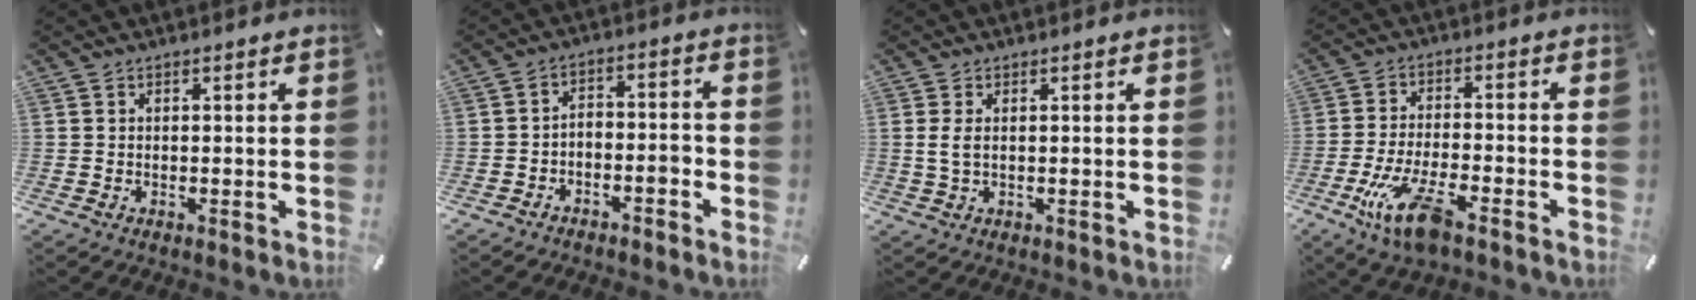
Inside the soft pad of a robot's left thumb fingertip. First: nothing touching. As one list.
[{"total": 4.7, "force": [-3.4, 2.4, 2.2], "torque": [-0.032, 0.021, -0.062]}, {"total": 2.9, "force": [0.5, 1.2, 2.6], "torque": [-0.054, 0.003, 0.008]}, {"total": 12.0, "force": [-6.6, 3.7, 9.2], "torque": [-0.197, 0.013, -0.119]}]